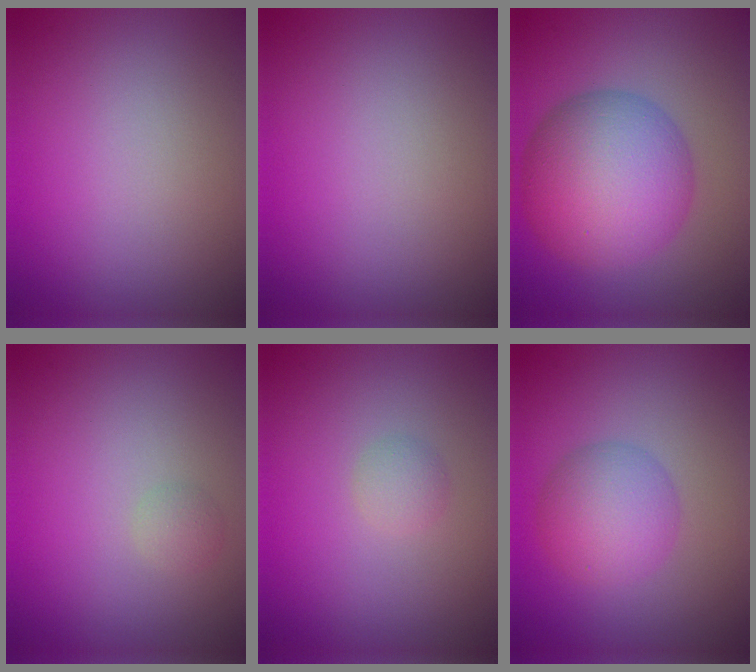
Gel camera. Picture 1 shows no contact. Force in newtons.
{"total": 0.0}
{"total": 10.7, "press": 10.7, "slide": 0.2}
{"total": 1.0, "press": 1.0, "slide": 0.1}
{"total": 1.2, "press": 1.2, "slide": 0.0}
{"total": 4.7, "press": 4.7, "slide": 0.1}